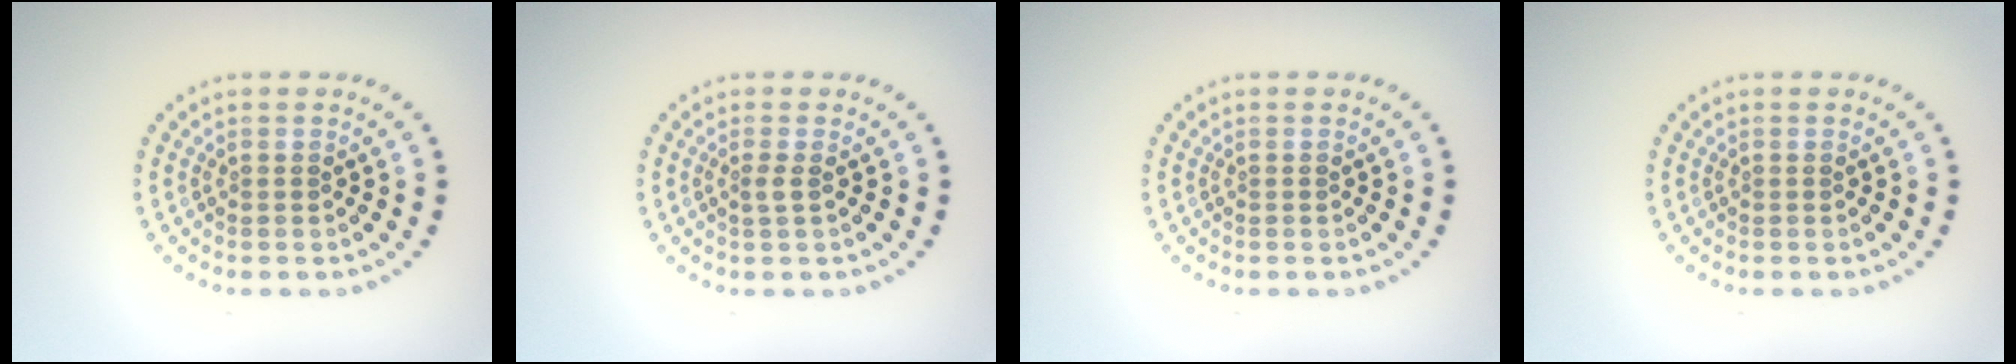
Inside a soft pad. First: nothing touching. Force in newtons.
{"total": 0.9, "press": 0.6, "slide": 0.7}
{"total": 0.0}
{"total": 0.0}